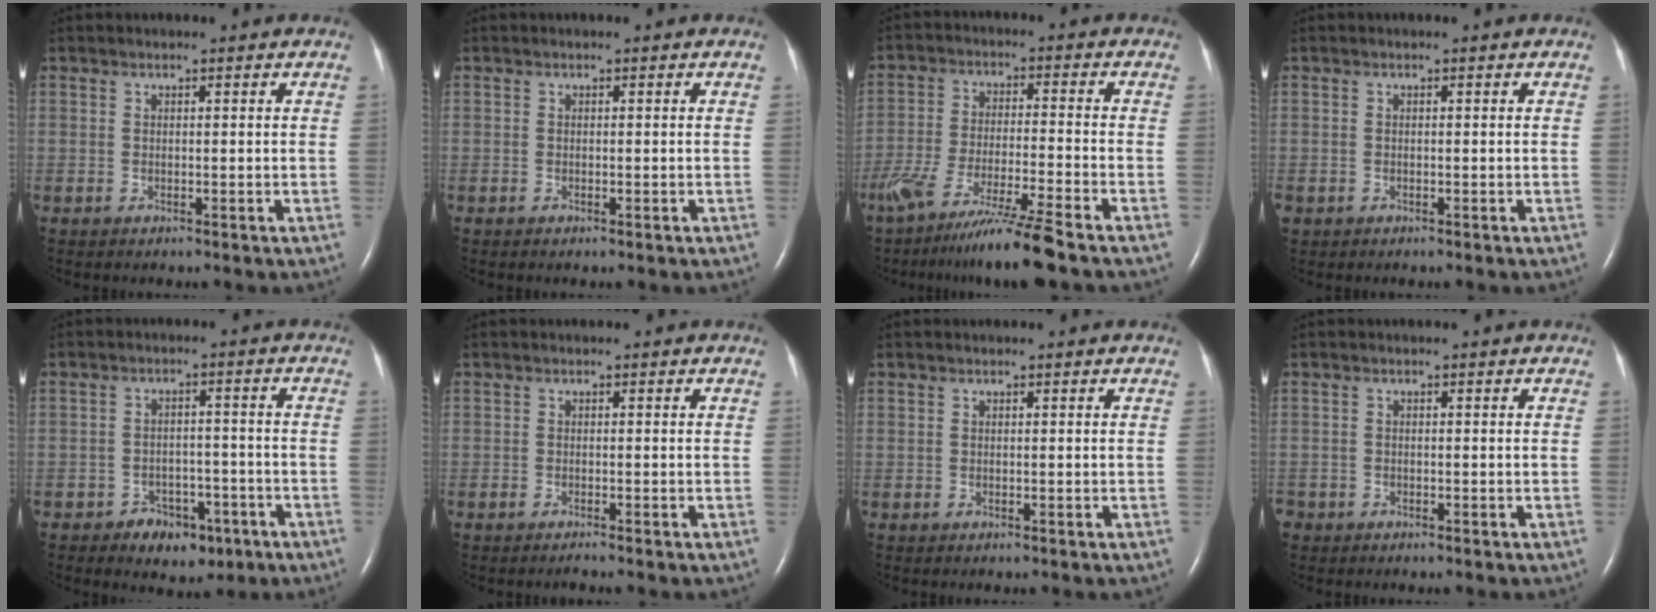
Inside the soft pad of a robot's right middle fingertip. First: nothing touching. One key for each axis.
{"total": 0.0}
{"total": 11.7, "fx": -8.9, "fy": -1.1, "fz": 7.5, "tx": -0.134, "ty": -0.041, "tz": -0.156}
{"total": 0.9, "fx": -0.5, "fy": 0.7, "fz": 0.3, "tx": -0.010, "ty": 0.002, "tz": -0.005}
{"total": 6.1, "fx": -3.5, "fy": 4.1, "fz": 2.8, "tx": -0.040, "ty": 0.014, "tz": -0.044}
{"total": 0.9, "fx": -0.8, "fy": -0.2, "fz": 0.4, "tx": -0.009, "ty": -0.001, "tz": -0.012}
{"total": 0.0}
{"total": 1.8, "fx": -1.3, "fy": 1.2, "fz": 0.3, "tx": -0.011, "ty": 0.000, "tz": -0.025}